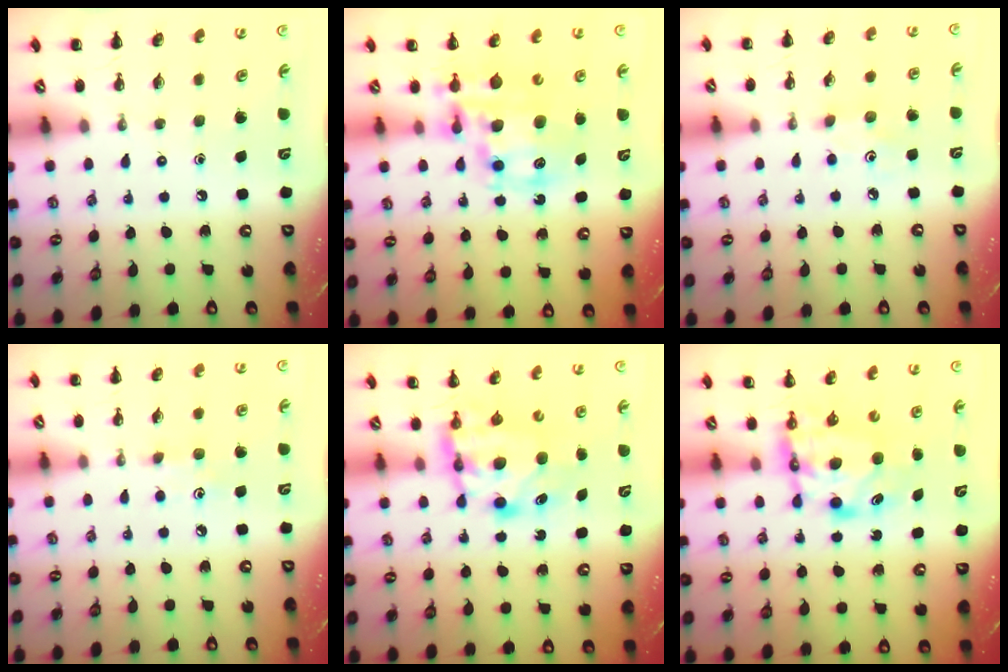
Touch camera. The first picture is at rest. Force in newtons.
{"total": 13.7, "press": 13.3, "slide": 3.0}
{"total": 2.4, "press": 2.3, "slide": 0.7}
{"total": 5.9, "press": 5.7, "slide": 1.4}
{"total": 6.0, "press": 6.0, "slide": 0.8}
{"total": 6.0, "press": 6.0, "slide": 0.7}